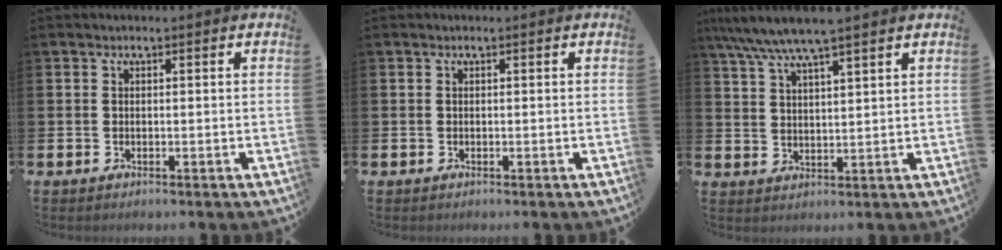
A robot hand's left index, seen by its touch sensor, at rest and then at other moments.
{"total": 0.0}
{"total": 6.2, "force": [5.5, 0.3, 3.0], "torque": [-0.077, -0.017, 0.098]}